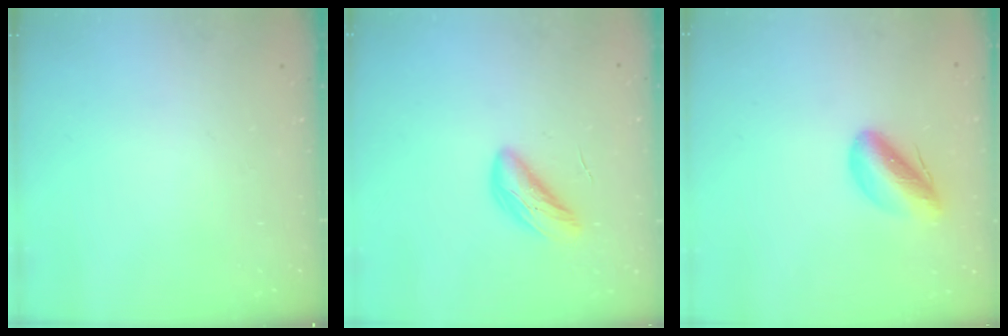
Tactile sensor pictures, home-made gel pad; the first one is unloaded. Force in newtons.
{"total": 6.1, "press": 6.1, "slide": 0.3}
{"total": 7.2, "press": 7.1, "slide": 1.1}